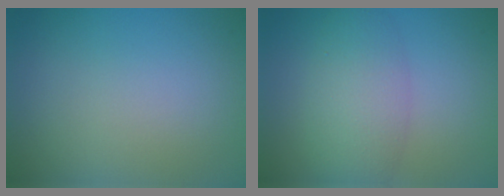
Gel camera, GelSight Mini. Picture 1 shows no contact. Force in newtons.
{"total": 4.7, "press": 4.7, "slide": 0.1}